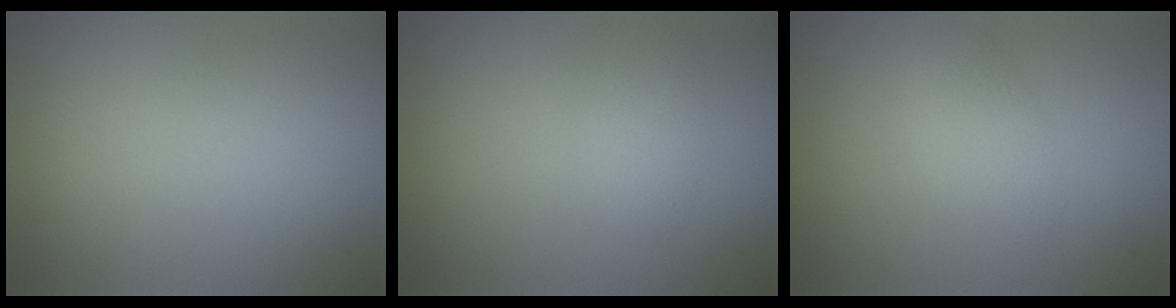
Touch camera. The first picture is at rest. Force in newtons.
{"total": 1.1, "press": 1.1, "slide": 0.1}
{"total": 2.0, "press": 2.0, "slide": 0.1}